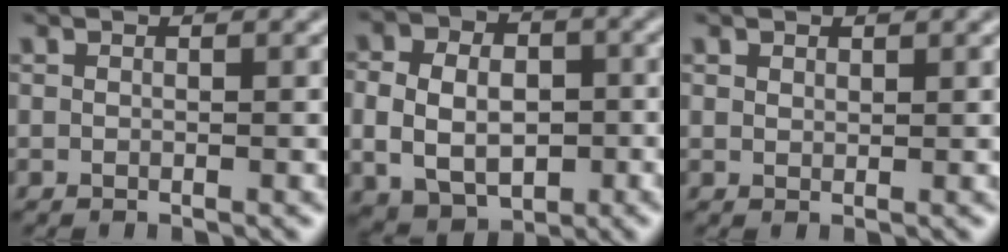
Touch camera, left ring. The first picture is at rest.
{"total": 9.2, "force": [-0.5, 7.4, 5.3], "torque": [-0.082, 0.007, -0.025]}
{"total": 0.8, "force": [0.7, 0.4, 0.1], "torque": [-0.001, -0.001, 0.014]}